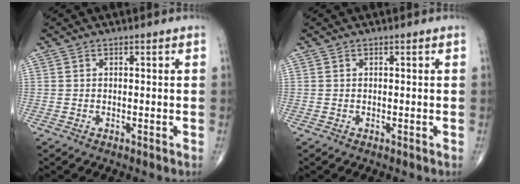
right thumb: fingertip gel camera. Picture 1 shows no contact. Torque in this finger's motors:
{"motor_torque": [0.00, 0.00, 0.04, 0.03, 0.00]}